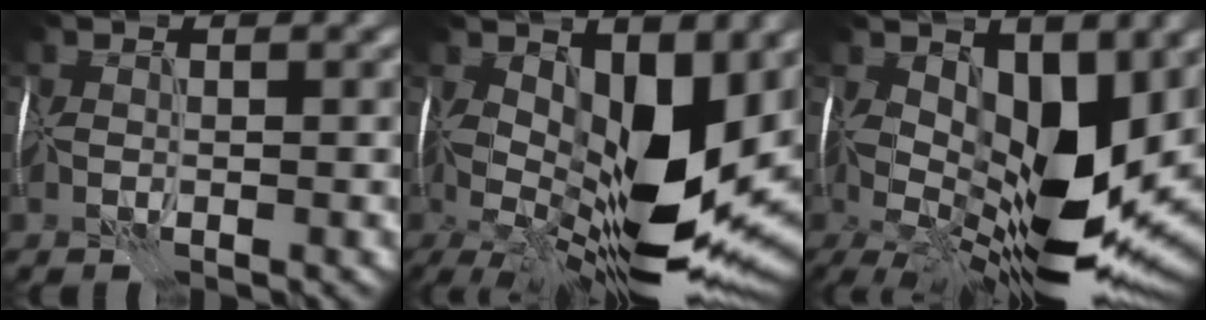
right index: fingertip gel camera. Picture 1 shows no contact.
{"total": 14.6, "force": [1.9, 6.8, 12.8], "torque": [-0.227, -0.019, 0.035]}
{"total": 13.3, "force": [2.5, 6.4, 11.5], "torque": [-0.207, -0.019, 0.047]}